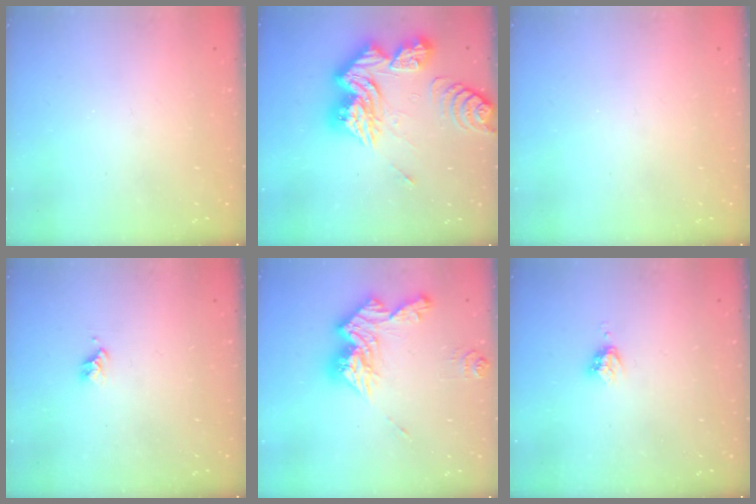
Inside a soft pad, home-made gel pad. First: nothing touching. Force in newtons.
{"total": 23.5, "press": 23.4, "slide": 2.4}
{"total": 0.0}
{"total": 2.7, "press": 2.7, "slide": 0.3}
{"total": 15.1, "press": 15.0, "slide": 1.5}
{"total": 3.7, "press": 3.7, "slide": 0.6}